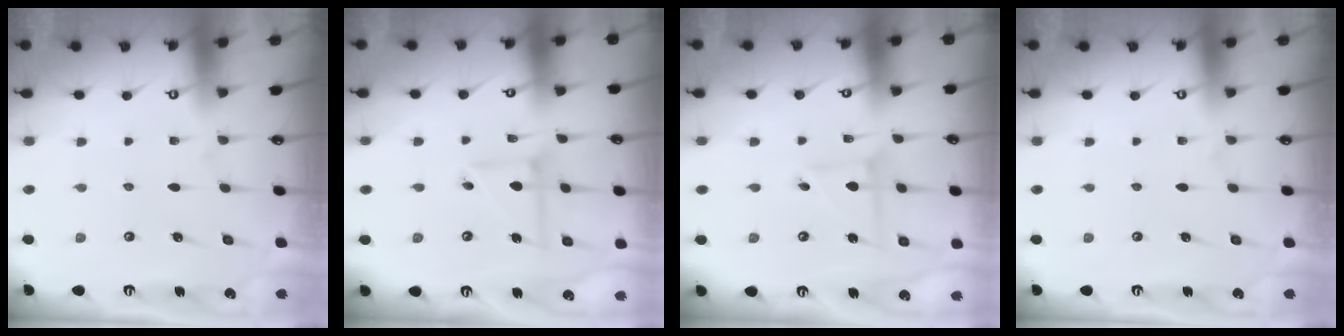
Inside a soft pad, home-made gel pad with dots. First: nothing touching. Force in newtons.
{"total": 7.0, "press": 7.0, "slide": 0.6}
{"total": 3.7, "press": 3.6, "slide": 0.4}
{"total": 0.0}